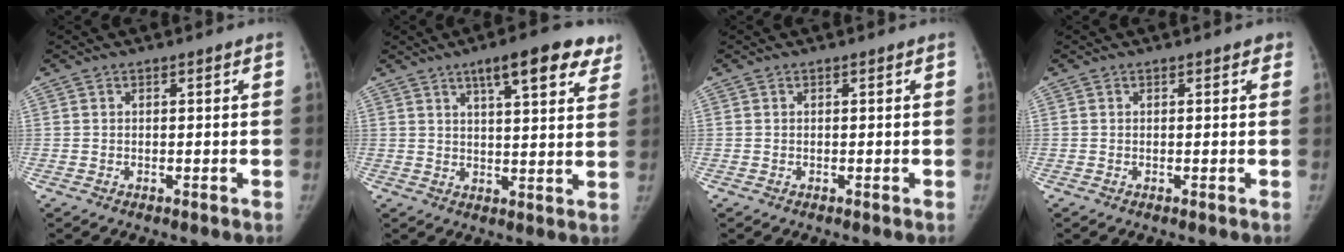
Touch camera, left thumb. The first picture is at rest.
{"total": 13.3, "force": [8.2, 3.8, 9.7], "torque": [-0.102, -0.028, 0.108]}
{"total": 0.0}
{"total": 1.0, "force": [0.7, 0.6, 0.4], "torque": [0.005, -0.002, 0.002]}